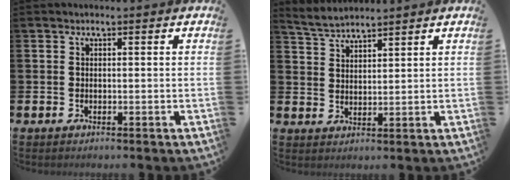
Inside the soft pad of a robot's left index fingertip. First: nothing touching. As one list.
[{"total": 3.6, "force": [3.6, 0.0, 0.2], "torque": [-0.023, -0.013, 0.066]}]